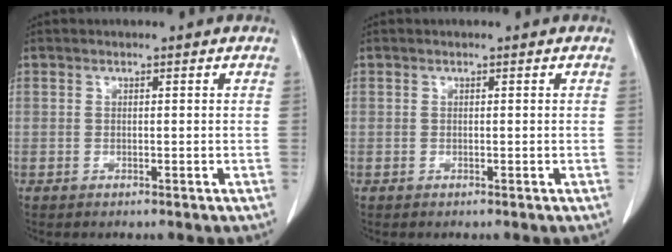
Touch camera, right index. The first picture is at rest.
{"total": 0.0}